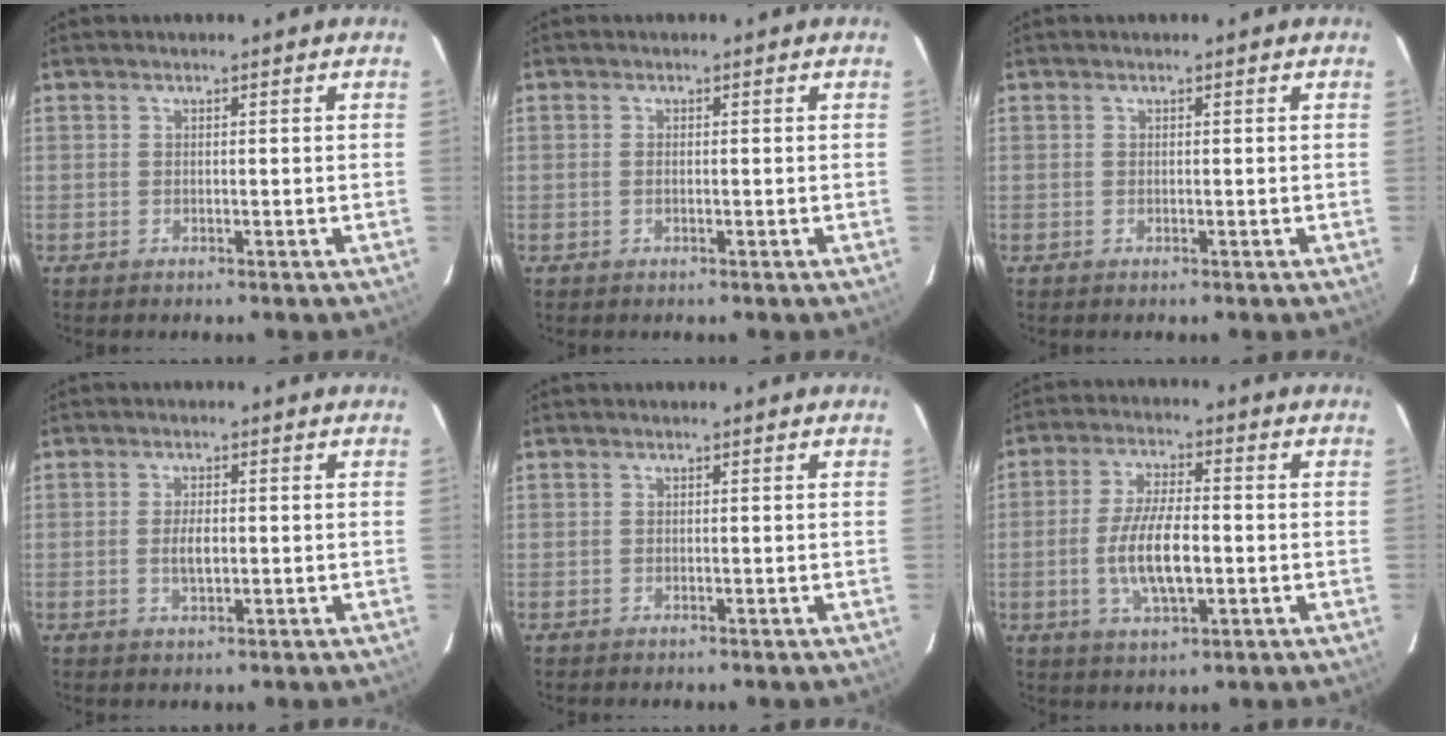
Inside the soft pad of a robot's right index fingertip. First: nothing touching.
{"total": 0.5, "force": [-0.1, 0.3, 0.5], "torque": [-0.012, 0.000, -0.003]}
{"total": 0.0}
{"total": 2.9, "force": [-0.3, 1.3, 2.6], "torque": [-0.048, -0.001, -0.004]}
{"total": 0.0}
{"total": 9.8, "force": [-1.8, 3.4, 9.0], "torque": [-0.180, -0.002, -0.032]}